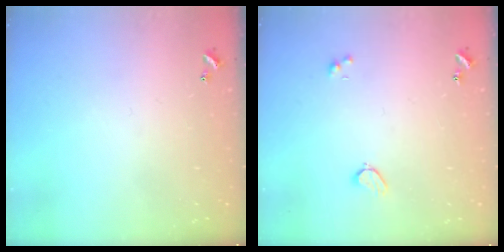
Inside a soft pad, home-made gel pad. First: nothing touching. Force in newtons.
{"total": 2.2, "press": 2.1, "slide": 0.6}